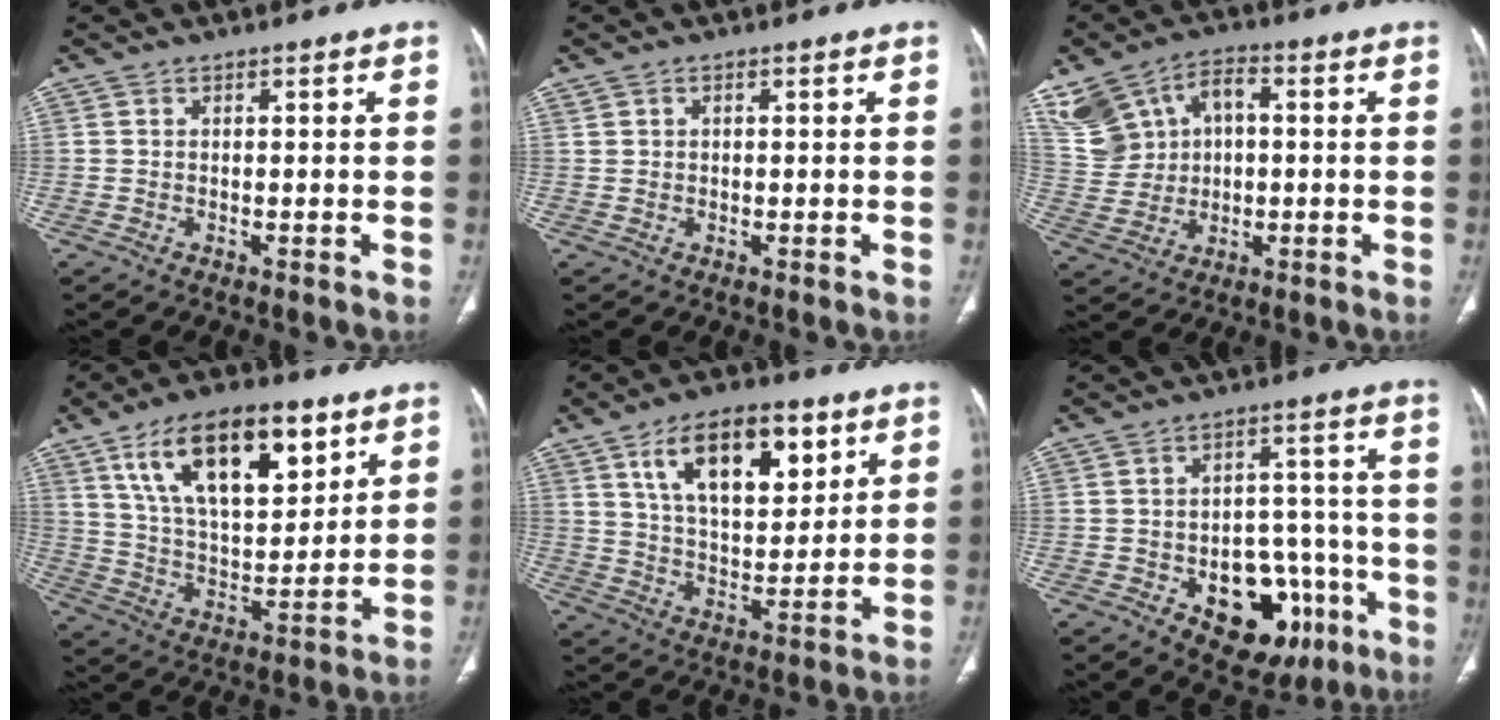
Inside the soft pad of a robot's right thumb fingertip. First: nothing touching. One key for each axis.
{"total": 0.9, "fx": 0.4, "fy": 0.8, "fz": 0.4, "tx": -0.003, "ty": 0.001, "tz": 0.010}
{"total": 17.1, "fx": 4.3, "fy": 13.8, "fz": 9.2, "tx": -0.203, "ty": 0.042, "tz": 0.095}
{"total": 21.3, "fx": 10.7, "fy": 9.8, "fz": 15.6, "tx": -0.225, "ty": -0.036, "tz": 0.192}
{"total": 17.5, "fx": 8.2, "fy": 8.7, "fz": 12.8, "tx": -0.165, "ty": -0.031, "tz": 0.143}
{"total": 16.3, "fx": -6.4, "fy": 10.4, "fz": 10.8, "tx": -0.100, "ty": 0.048, "tz": -0.076}